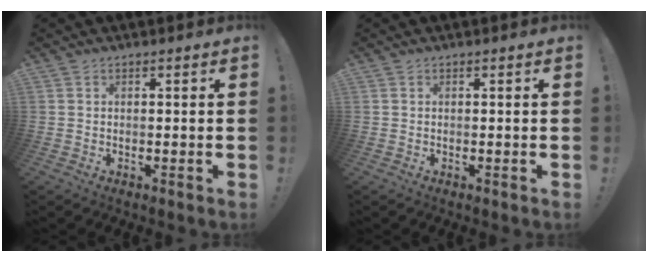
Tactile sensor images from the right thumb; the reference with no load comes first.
{"total": 0.0}